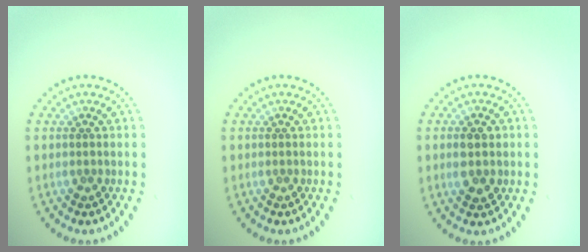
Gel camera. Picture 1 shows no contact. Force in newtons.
{"total": 0.0}
{"total": 3.0, "press": 3.0, "slide": 0.2}